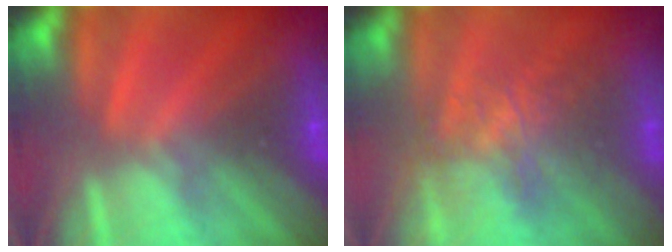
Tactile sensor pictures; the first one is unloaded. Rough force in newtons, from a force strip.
{"total": 4.0}